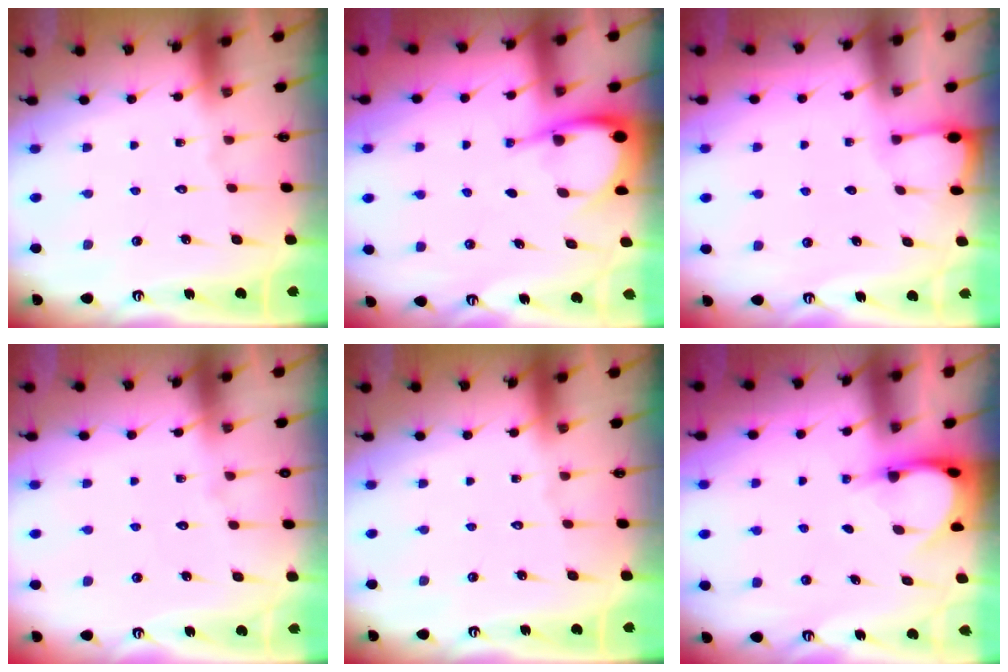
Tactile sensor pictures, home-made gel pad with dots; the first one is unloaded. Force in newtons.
{"total": 4.8, "press": 4.8, "slide": 0.7}
{"total": 2.0, "press": 2.0, "slide": 0.2}
{"total": 4.8, "press": 4.8, "slide": 0.6}
{"total": 0.0}
{"total": 3.7, "press": 3.7, "slide": 0.3}